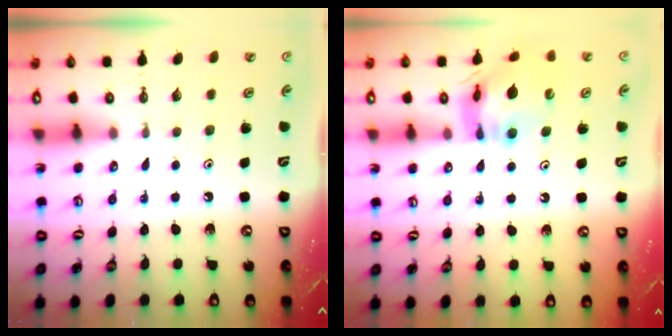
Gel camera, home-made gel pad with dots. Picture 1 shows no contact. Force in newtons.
{"total": 12.3, "press": 12.2, "slide": 1.5}